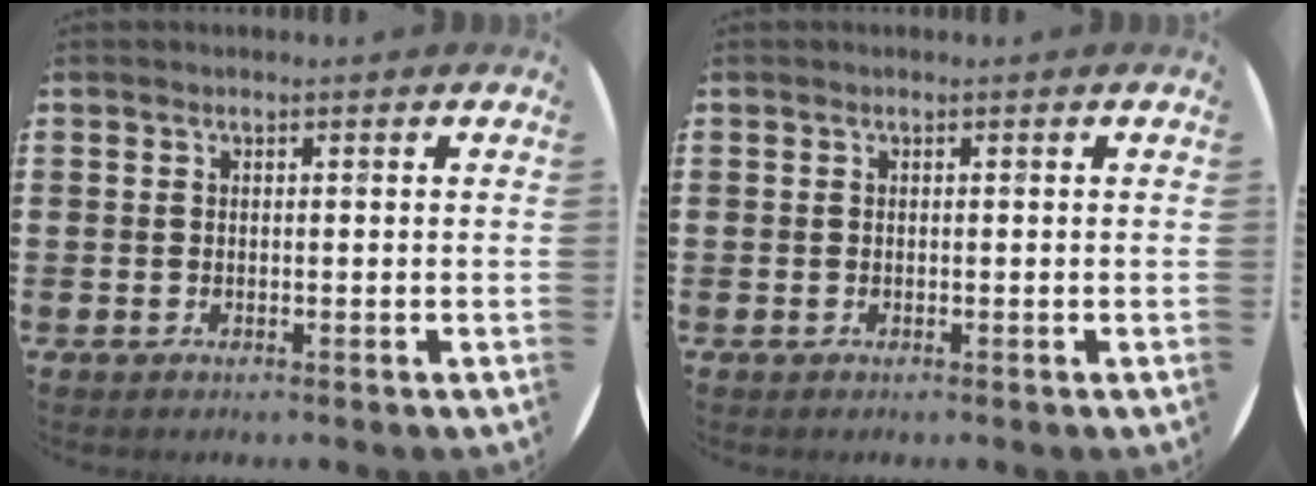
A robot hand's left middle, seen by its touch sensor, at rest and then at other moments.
{"total": 0.0}